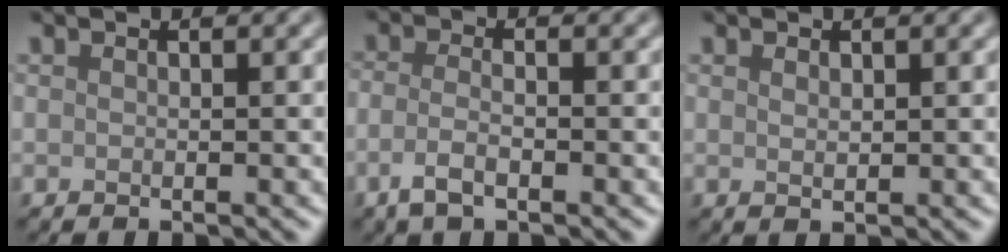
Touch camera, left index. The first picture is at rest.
{"total": 2.6, "force": [-1.1, 1.0, 2.1], "torque": [-0.048, -0.002, -0.029]}
{"total": 0.9, "force": [0.5, 0.4, 0.6], "torque": [-0.014, -0.002, 0.011]}